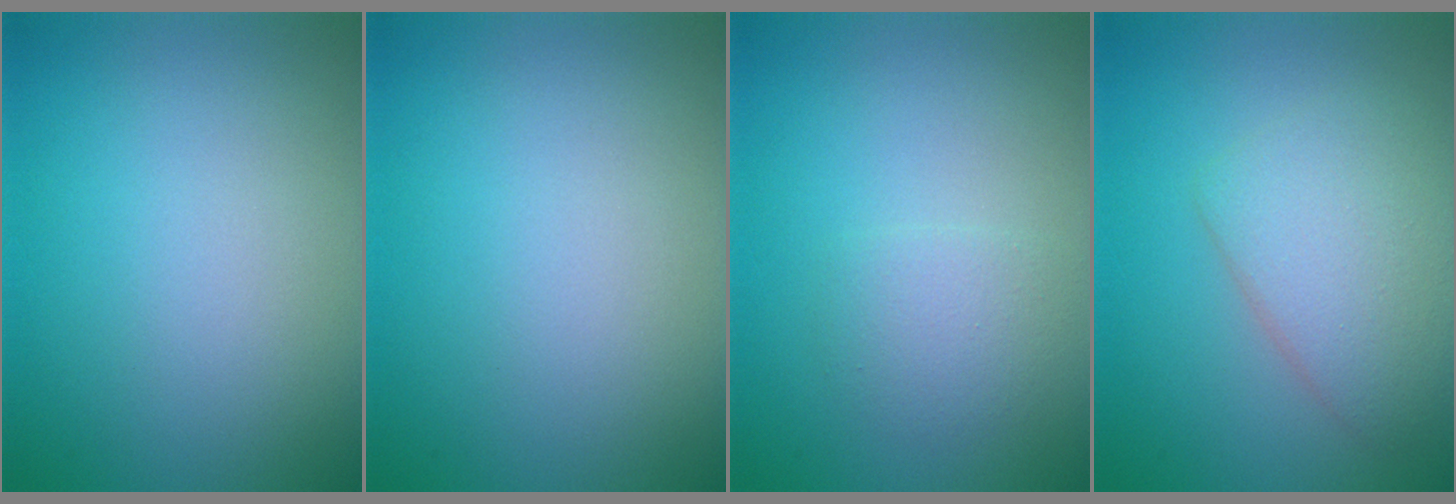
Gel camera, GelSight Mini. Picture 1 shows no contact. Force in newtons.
{"total": 0.0}
{"total": 2.9, "press": 2.9, "slide": 0.2}
{"total": 4.4, "press": 4.4, "slide": 0.1}